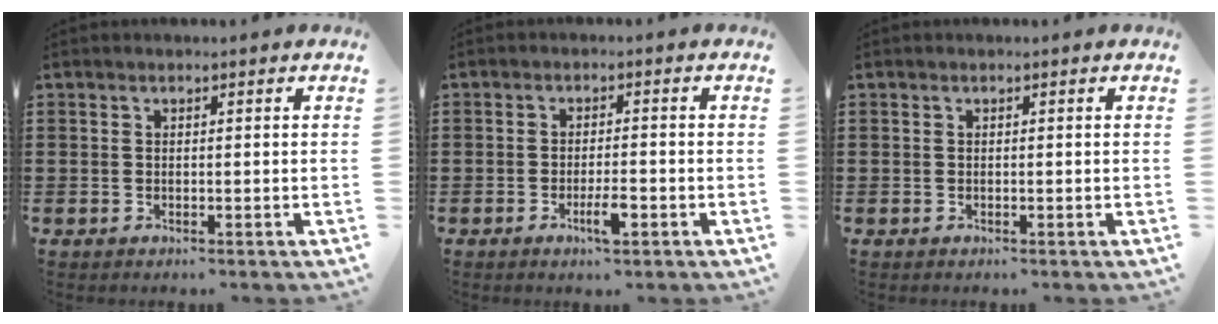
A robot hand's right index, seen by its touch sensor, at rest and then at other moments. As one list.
[{"total": 3.8, "force": [-1.9, 0.8, 3.2], "torque": [-0.059, -0.003, -0.033]}, {"total": 0.0}]